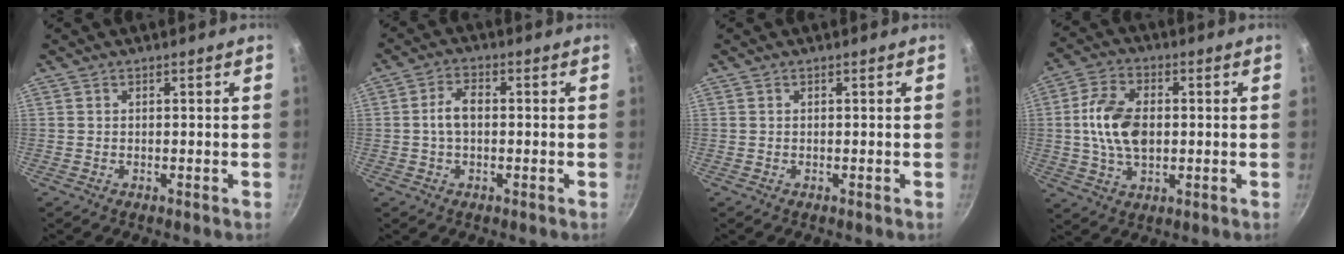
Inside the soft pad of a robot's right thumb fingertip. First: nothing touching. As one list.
[{"total": 4.7, "force": [-0.1, 2.8, 3.8], "torque": [-0.070, 0.019, -0.008]}, {"total": 0.0}, {"total": 11.8, "force": [0.4, 7.3, 9.2], "torque": [-0.162, 0.013, 0.002]}]